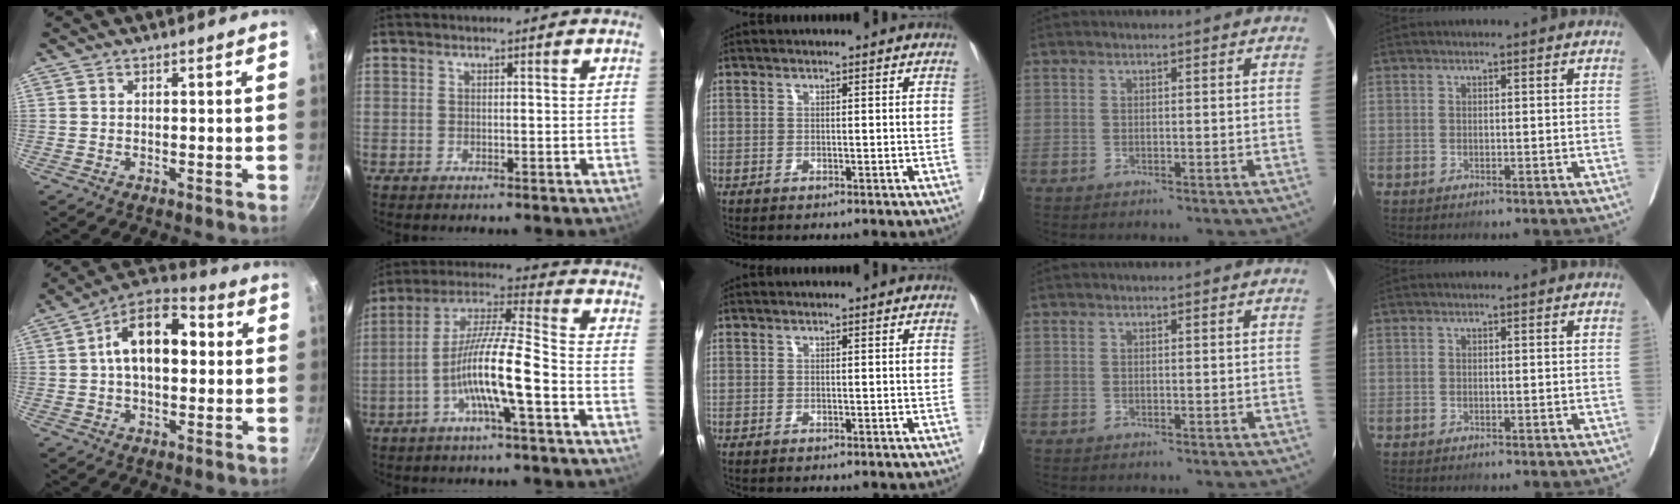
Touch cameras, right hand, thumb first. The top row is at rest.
{"thumb": {"total": 14.5, "force": [1.8, 8.3, 11.7], "torque": [-0.173, 0.033, 0.017]}, "index": {"total": 12.6, "force": [-4.3, 0.5, 11.8], "torque": [-0.224, 0.011, -0.081]}}